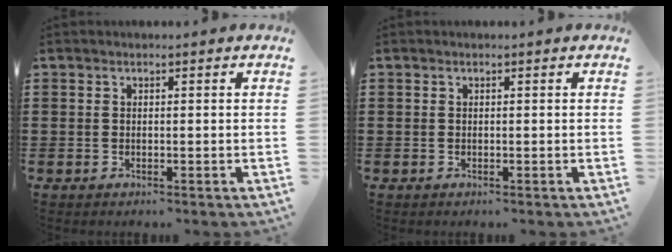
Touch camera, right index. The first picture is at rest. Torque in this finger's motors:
{"motor_torque": [-0.48, 0.73, 0.00, 0.01]}